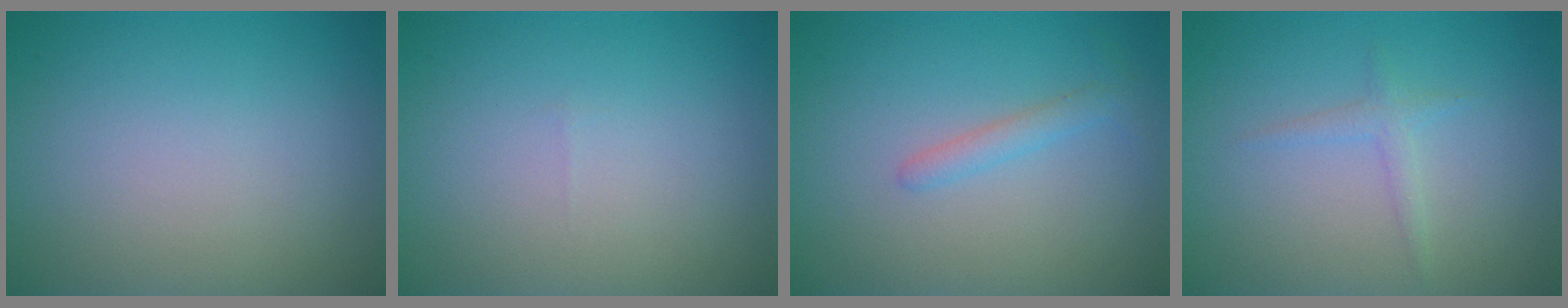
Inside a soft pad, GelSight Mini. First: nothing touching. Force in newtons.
{"total": 0.0}
{"total": 1.4, "press": 1.4, "slide": 0.0}
{"total": 1.1, "press": 1.1, "slide": 0.1}